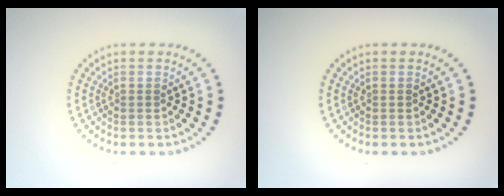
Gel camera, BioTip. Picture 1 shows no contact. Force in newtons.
{"total": 0.0}